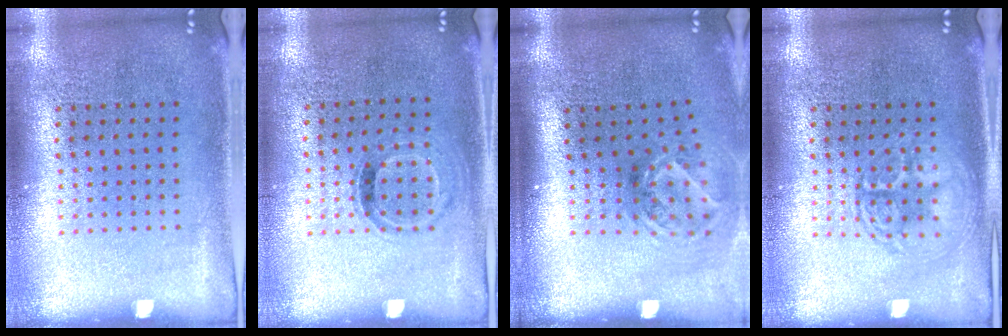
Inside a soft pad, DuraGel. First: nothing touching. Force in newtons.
{"total": 0.8, "press": 0.7, "slide": 0.4}
{"total": 1.9, "press": 1.3, "slide": 1.5}
{"total": 2.7, "press": 2.7, "slide": 0.3}